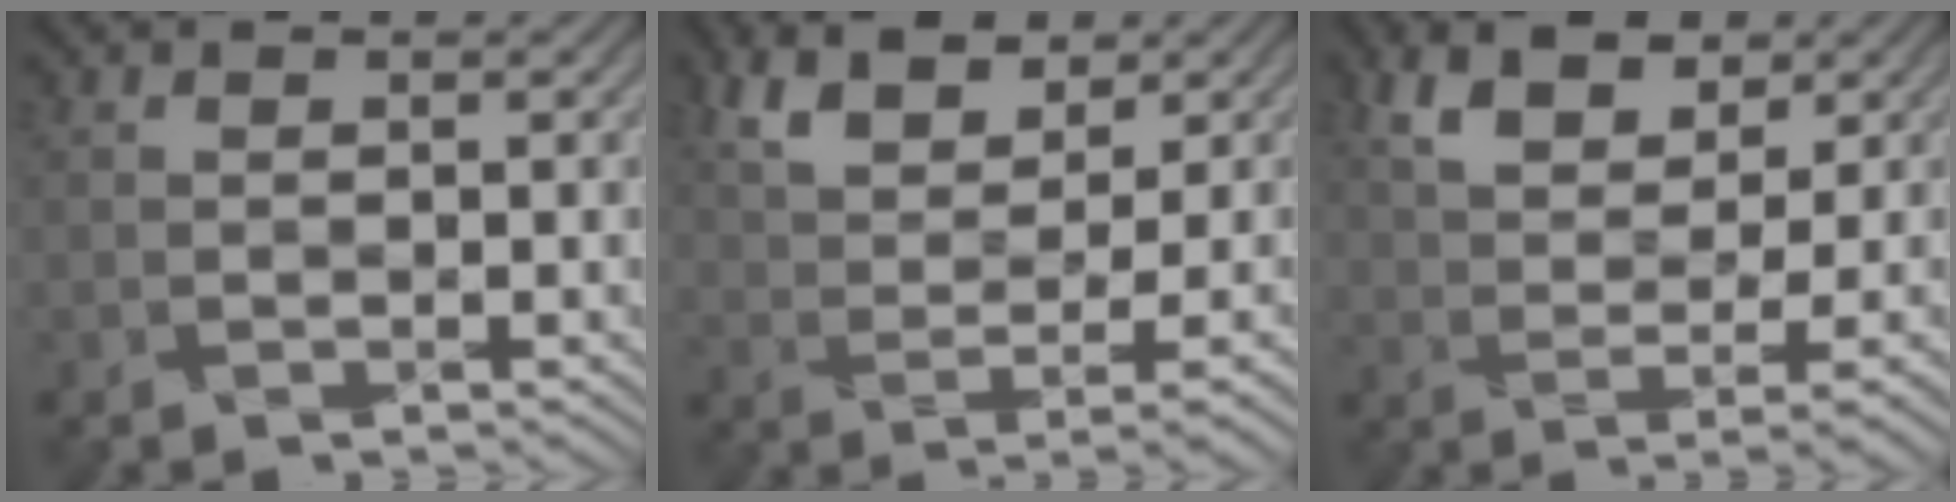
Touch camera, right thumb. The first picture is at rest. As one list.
[{"total": 6.9, "force": [4.0, 2.5, 5.0], "torque": [-0.091, 0.008, 0.077]}, {"total": 6.9, "force": [3.4, 2.7, 5.4], "torque": [-0.093, 0.008, 0.064]}]